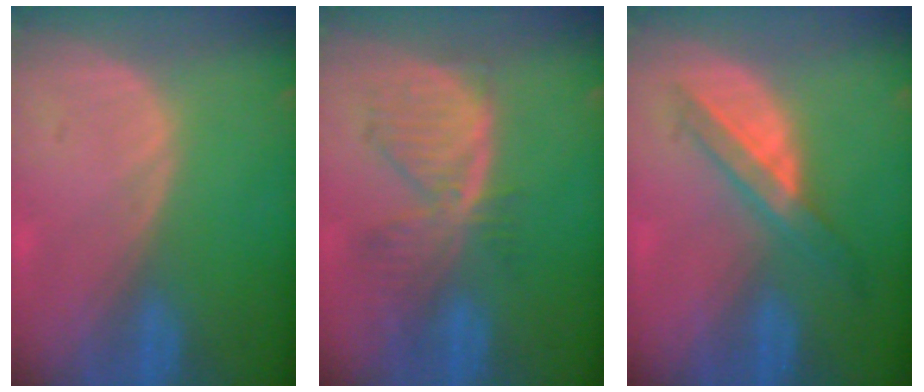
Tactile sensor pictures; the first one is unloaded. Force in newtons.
{"total": 7.6, "press": 6.7, "slide": 3.7}
{"total": 6.1, "press": 5.6, "slide": 2.5}